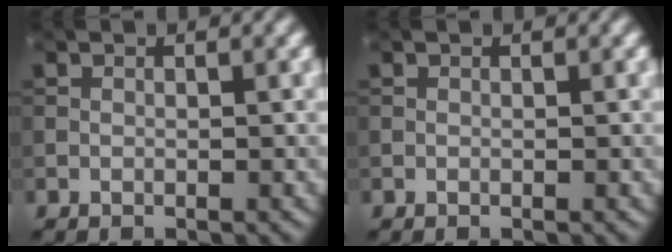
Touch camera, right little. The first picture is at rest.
{"total": 0.0}